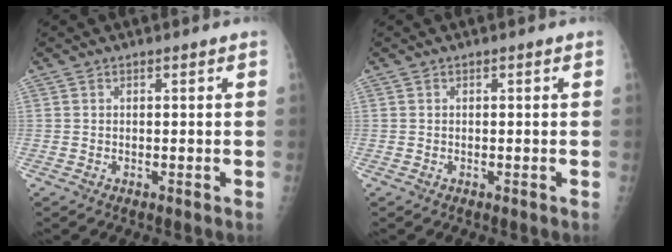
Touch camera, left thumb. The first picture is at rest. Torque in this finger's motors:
{"motor_torque": [-0.04, -0.01, -0.01, 0.01, 0.00]}